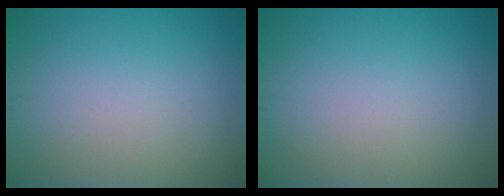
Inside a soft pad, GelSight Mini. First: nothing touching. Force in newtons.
{"total": 0.0}